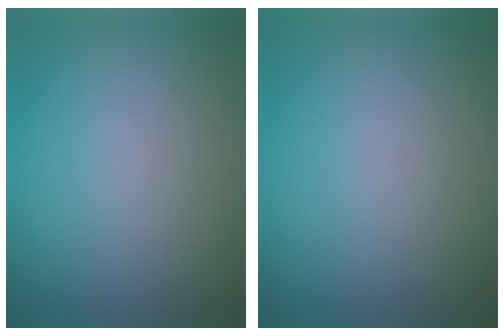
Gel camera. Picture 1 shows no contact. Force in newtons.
{"total": 0.0}